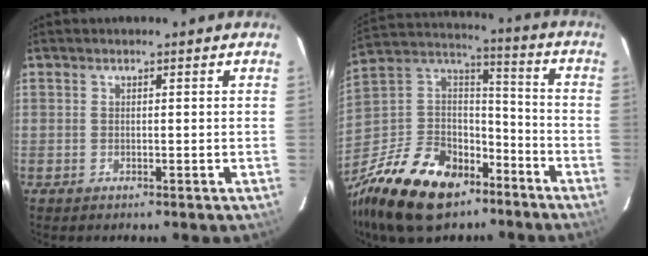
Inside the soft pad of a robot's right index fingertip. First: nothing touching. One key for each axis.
{"total": 25.5, "fx": -16.2, "fy": 14.5, "fz": 13.4, "tx": -0.305, "ty": 0.017, "tz": -0.260}